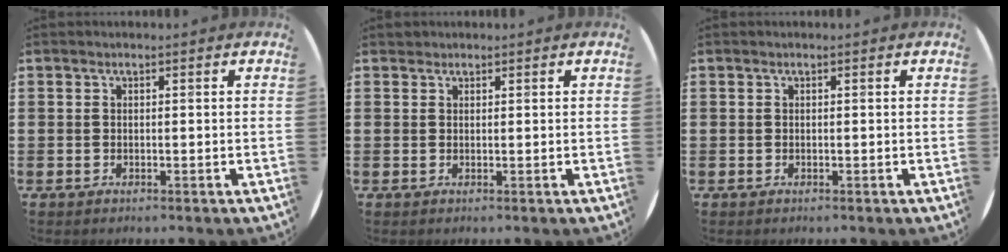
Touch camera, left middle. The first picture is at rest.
{"total": 0.6, "force": [0.5, 0.2, -0.1], "torque": [0.002, 0.003, 0.011]}
{"total": 0.0}